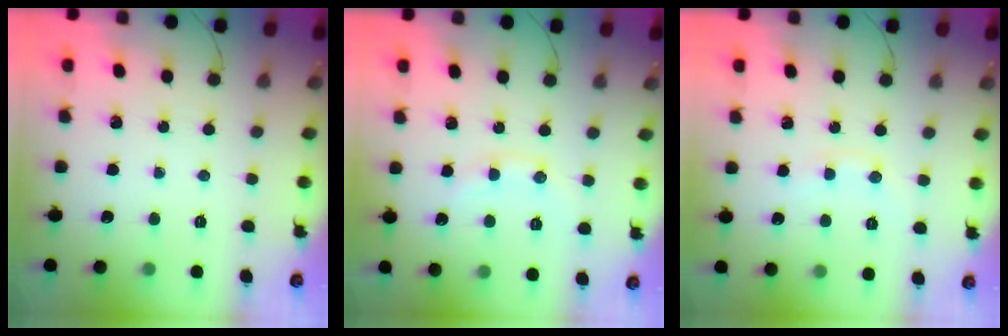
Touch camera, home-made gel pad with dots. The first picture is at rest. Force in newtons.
{"total": 9.2, "press": 9.1, "slide": 1.0}
{"total": 4.3, "press": 4.1, "slide": 1.4}